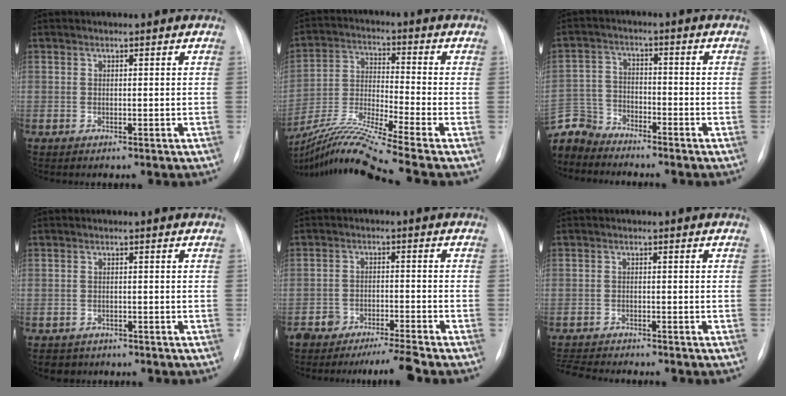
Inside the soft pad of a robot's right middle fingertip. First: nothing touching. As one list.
[{"total": 15.6, "force": [-12.6, -2.6, 8.8], "torque": [-0.188, -0.019, -0.232]}, {"total": 8.1, "force": [-7.7, 2.5, -0.2], "torque": [-0.006, 0.006, -0.156]}, {"total": 2.6, "force": [-2.0, 1.7, 0.0], "torque": [-0.004, 0.004, -0.028]}, {"total": 5.3, "force": [-4.9, -0.2, 2.0], "torque": [-0.024, -0.011, -0.087]}, {"total": 6.6, "force": [-6.2, 0.5, 2.1], "torque": [-0.033, -0.014, -0.100]}]